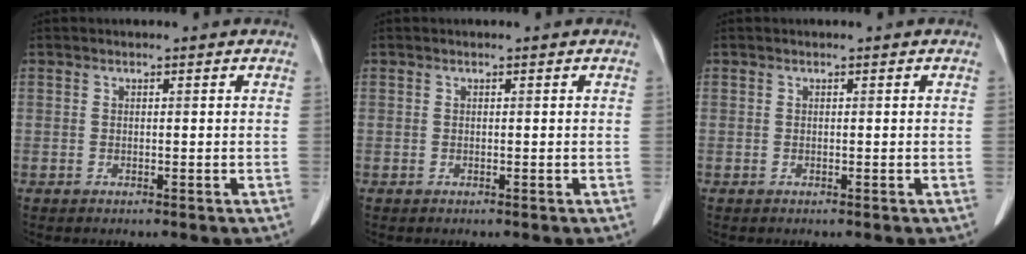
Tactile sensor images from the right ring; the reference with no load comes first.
{"total": 0.0}
{"total": 0.0}